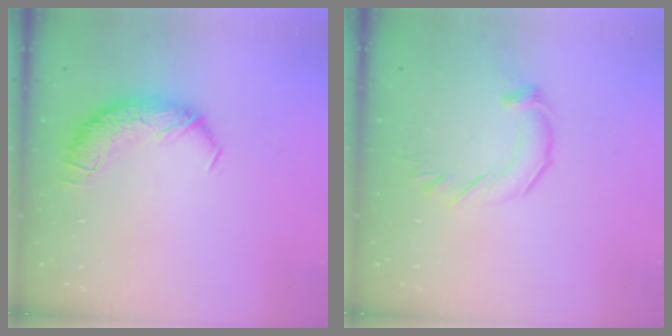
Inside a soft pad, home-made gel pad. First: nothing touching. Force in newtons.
{"total": 2.5, "press": 2.5, "slide": 0.2}